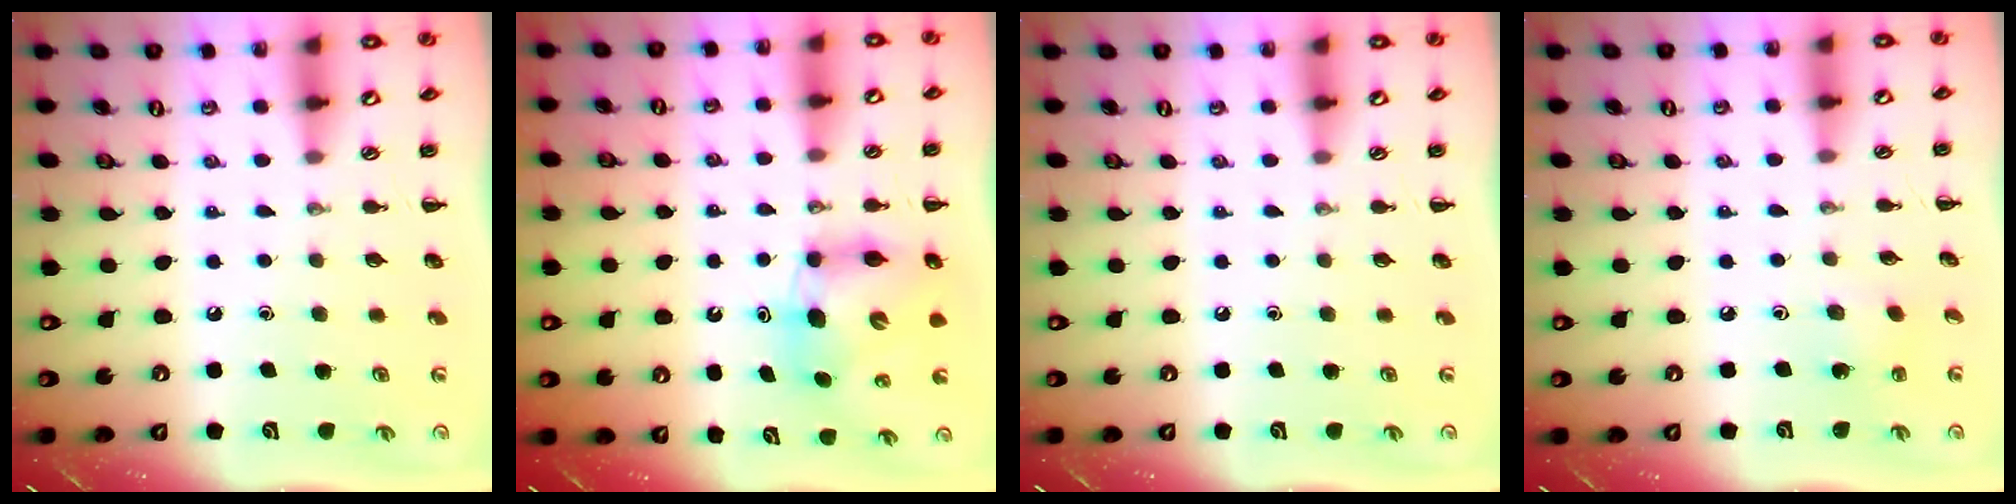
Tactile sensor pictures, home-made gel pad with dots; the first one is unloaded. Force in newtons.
{"total": 6.7, "press": 6.6, "slide": 1.1}
{"total": 0.0}
{"total": 1.8, "press": 1.7, "slide": 0.7}